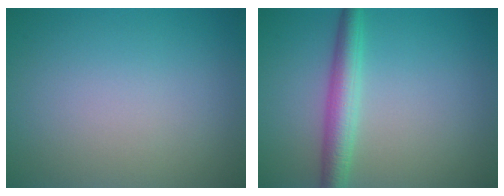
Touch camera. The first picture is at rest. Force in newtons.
{"total": 3.5, "press": 3.5, "slide": 0.0}